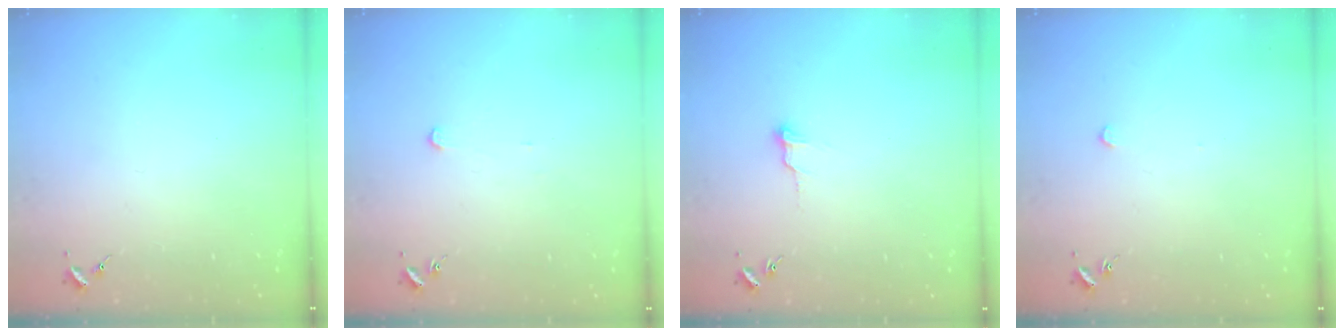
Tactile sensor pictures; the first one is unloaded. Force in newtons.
{"total": 2.4, "press": 2.4, "slide": 0.2}
{"total": 5.9, "press": 5.9, "slide": 0.4}
{"total": 2.7, "press": 2.6, "slide": 0.3}